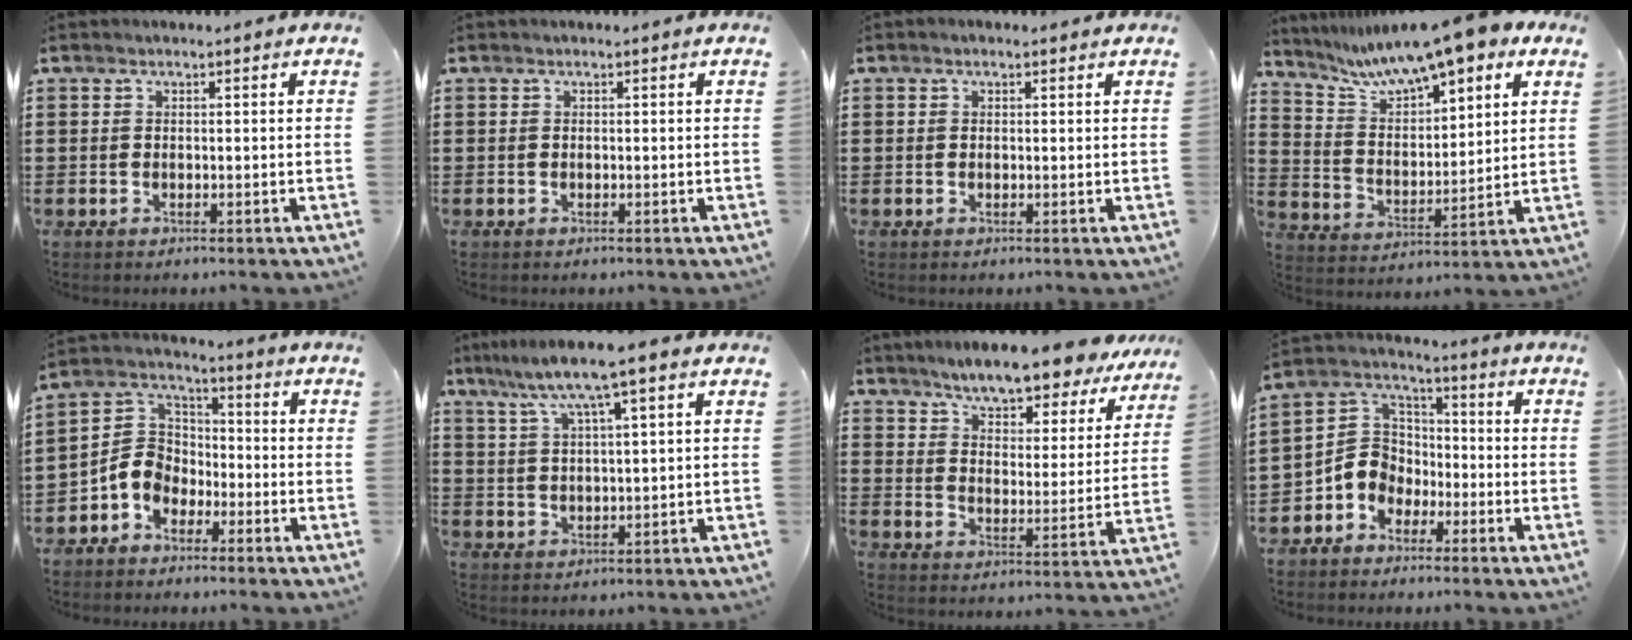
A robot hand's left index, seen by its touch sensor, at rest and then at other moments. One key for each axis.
{"total": 0.0}
{"total": 0.6, "fx": 0.2, "fy": 0.2, "fz": 0.5, "tx": -0.010, "ty": 0.002, "tz": 0.005}
{"total": 9.8, "fx": 8.5, "fy": 1.3, "fz": 4.8, "tx": -0.117, "ty": -0.039, "tz": 0.144}
{"total": 6.9, "fx": -3.6, "fy": 5.1, "fz": 2.7, "tx": -0.088, "ty": 0.010, "tz": -0.082}
{"total": 6.9, "fx": 4.2, "fy": 0.0, "fz": 5.5, "tx": -0.117, "ty": -0.010, "tz": 0.068}
{"total": 8.0, "fx": 7.5, "fy": 0.2, "fz": 2.8, "tx": -0.078, "ty": -0.044, "tz": 0.128}
{"total": 6.8, "fx": -3.0, "fy": 5.7, "fz": 2.2, "tx": -0.079, "ty": 0.008, "tz": -0.069}